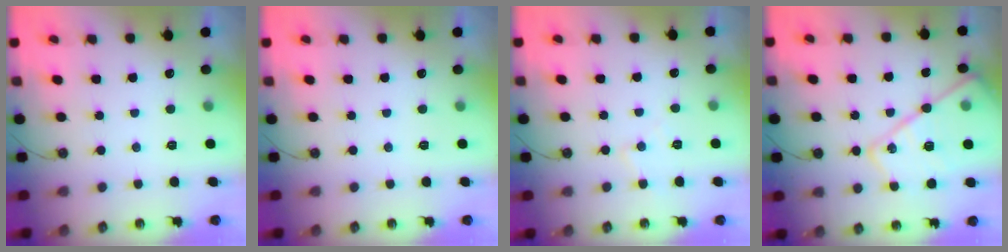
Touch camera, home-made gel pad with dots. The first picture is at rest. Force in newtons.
{"total": 0.0}
{"total": 5.1, "press": 5.0, "slide": 0.7}
{"total": 19.3, "press": 19.2, "slide": 1.4}